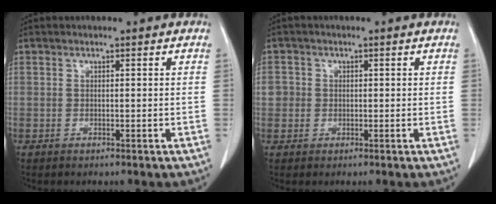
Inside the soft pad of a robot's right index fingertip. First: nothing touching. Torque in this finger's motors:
{"motor_torque": [0.08, 0.00, 0.05, 0.02]}